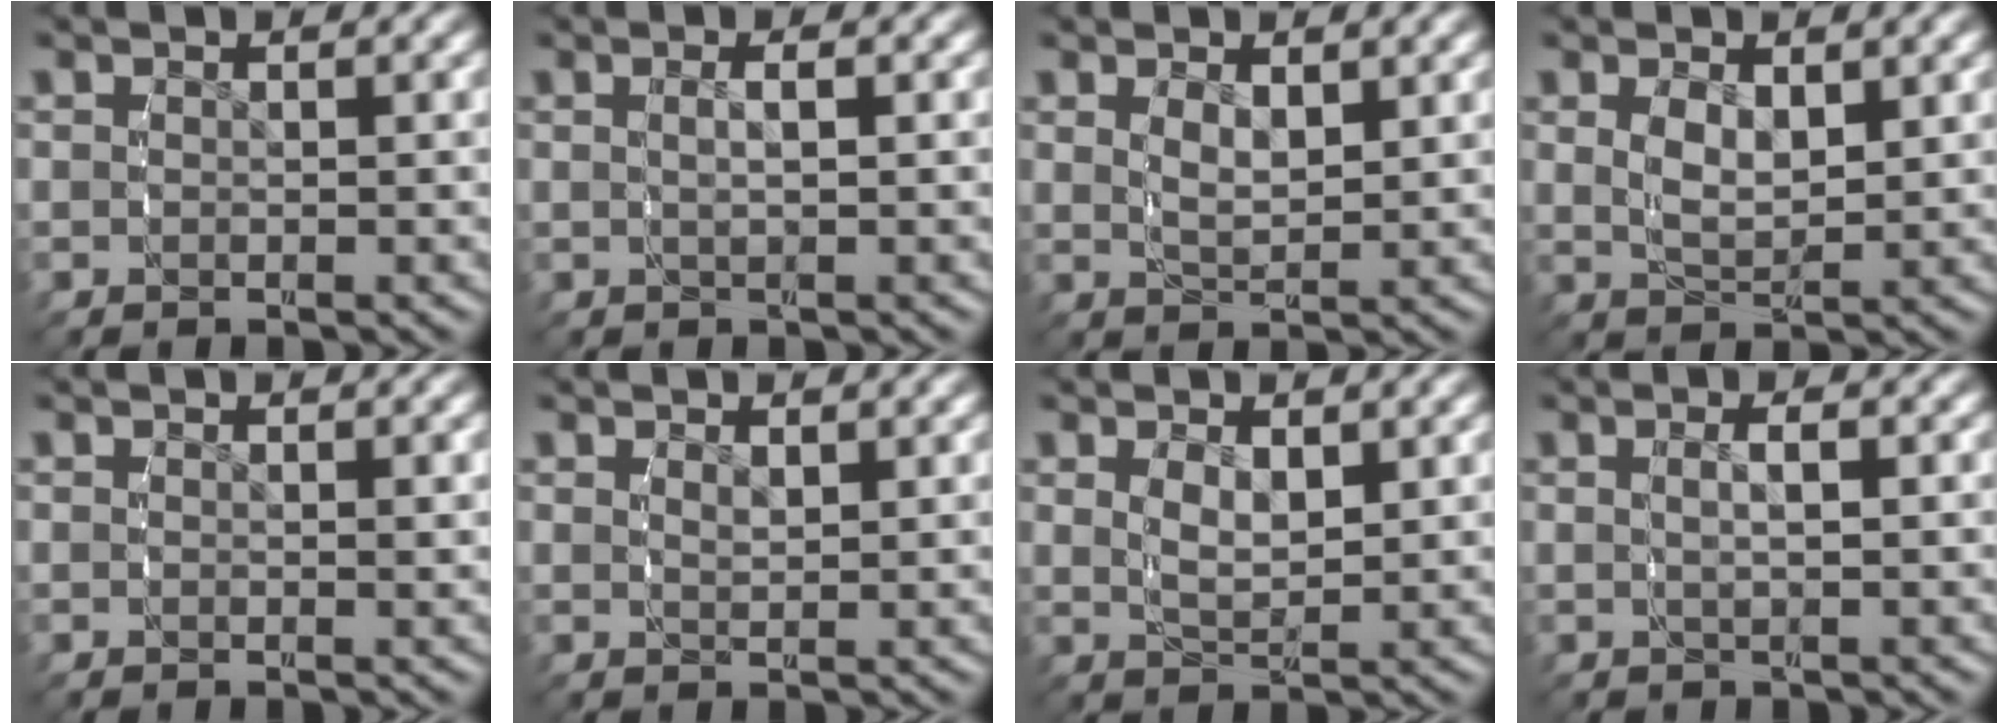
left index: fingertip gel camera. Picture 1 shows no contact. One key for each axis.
{"total": 1.8, "fx": 0.2, "fy": 0.2, "fz": 1.8, "tx": -0.024, "ty": 0.001, "tz": 0.006}
{"total": 2.1, "fx": 0.9, "fy": 0.5, "fz": 1.8, "tx": -0.032, "ty": -0.016, "tz": 0.028}
{"total": 2.7, "fx": 0.8, "fy": 1.1, "fz": 2.3, "tx": -0.045, "ty": -0.016, "tz": 0.027}
{"total": 0.0}
{"total": 1.0, "fx": 0.8, "fy": -0.4, "fz": 0.5, "tx": -0.006, "ty": -0.010, "tz": 0.022}
{"total": 2.4, "fx": 0.8, "fy": 0.8, "fz": 2.1, "tx": -0.040, "ty": -0.016, "tz": 0.028}
{"total": 2.1, "fx": 0.3, "fy": 0.3, "fz": 2.1, "tx": -0.029, "ty": 0.003, "tz": 0.008}